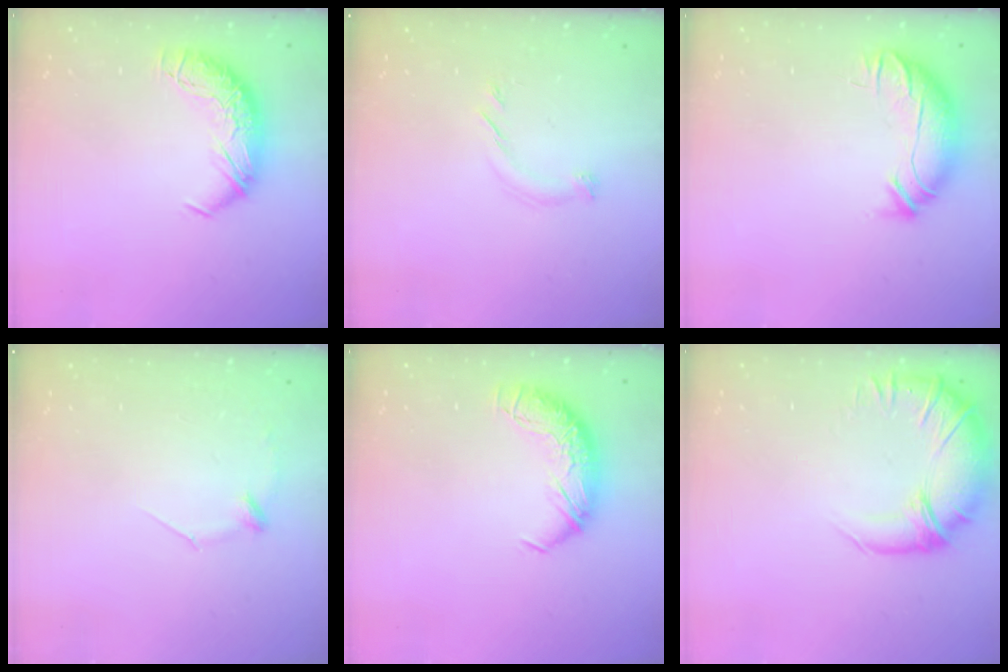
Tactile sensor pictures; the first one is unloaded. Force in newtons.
{"total": 5.2, "press": 5.1, "slide": 1.1}
{"total": 3.7, "press": 3.2, "slide": 1.8}
{"total": 7.7, "press": 7.7, "slide": 0.6}
{"total": 0.0}
{"total": 2.7, "press": 0.1, "slide": 2.7}